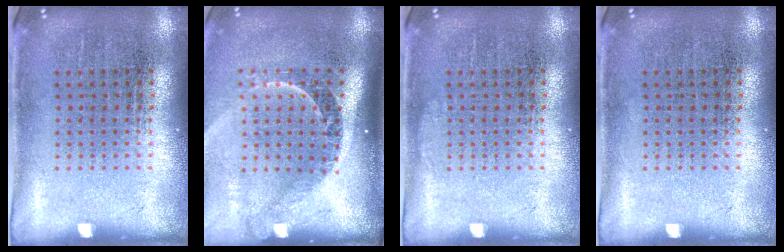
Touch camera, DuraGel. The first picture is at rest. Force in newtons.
{"total": 2.3, "press": 1.6, "slide": 1.6}
{"total": 0.5, "press": 0.5, "slide": 0.1}
{"total": 0.0}